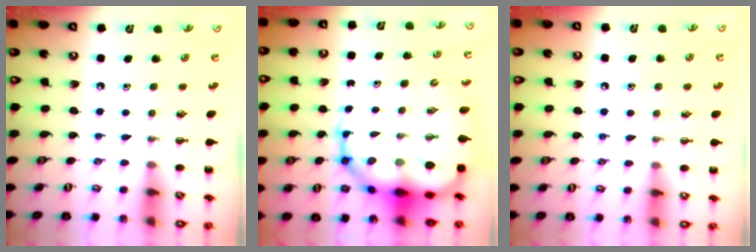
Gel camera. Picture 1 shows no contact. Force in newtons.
{"total": 16.7, "press": 16.0, "slide": 4.7}
{"total": 6.7, "press": 6.4, "slide": 2.0}